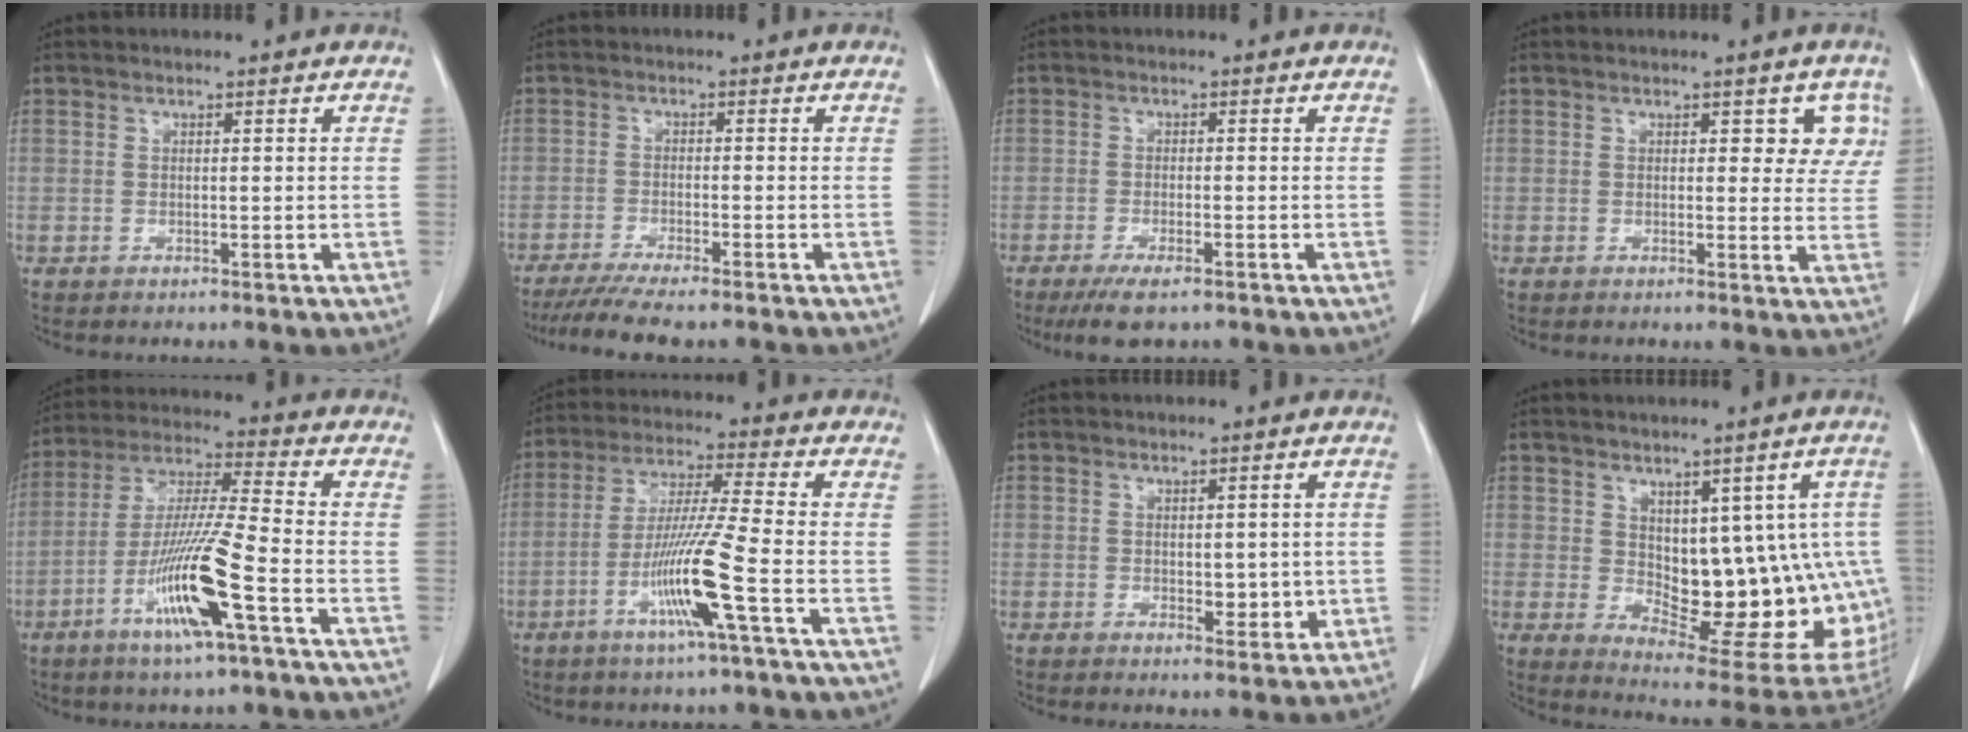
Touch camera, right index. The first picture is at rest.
{"total": 8.5, "force": [-7.2, 0.2, 4.4], "torque": [-0.066, -0.021, -0.117]}
{"total": 5.0, "force": [-3.5, 1.0, 3.5], "torque": [-0.068, -0.013, -0.056]}
{"total": 4.5, "force": [2.0, 2.7, 3.0], "torque": [-0.009, 0.003, 0.014]}
{"total": 13.4, "force": [-5.7, -0.3, 12.2], "torque": [-0.244, -0.012, -0.107]}
{"total": 11.0, "force": [-4.2, -1.7, 10.0], "torque": [-0.195, -0.013, -0.081]}
{"total": 3.1, "force": [0.0, 1.8, 2.6], "torque": [-0.026, -0.004, 0.011]}
{"total": 16.3, "force": [-0.3, 8.0, 14.2], "torque": [-0.139, 0.007, 0.024]}